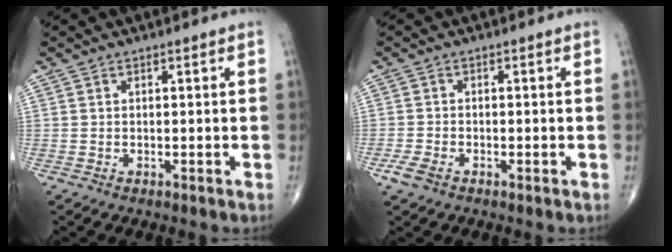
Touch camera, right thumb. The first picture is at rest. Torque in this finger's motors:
{"motor_torque": [0.82, 0.38, 0.19, -0.49, 0.03]}